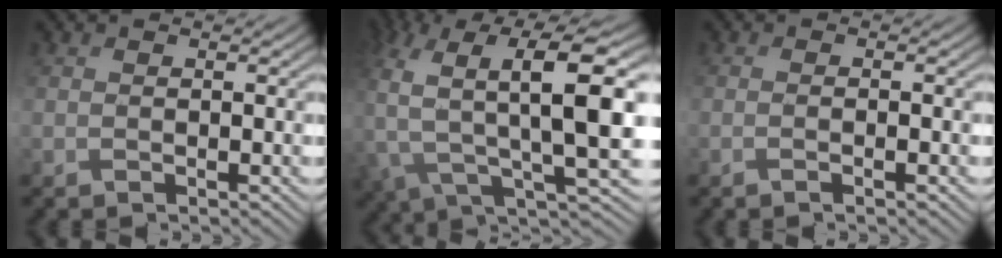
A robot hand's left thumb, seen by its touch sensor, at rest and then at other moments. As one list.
[{"total": 13.6, "force": [-1.5, 6.5, 11.9], "torque": [-0.264, -0.016, -0.024]}, {"total": 1.4, "force": [-0.4, 0.0, 1.3], "torque": [-0.023, 0.003, -0.013]}]